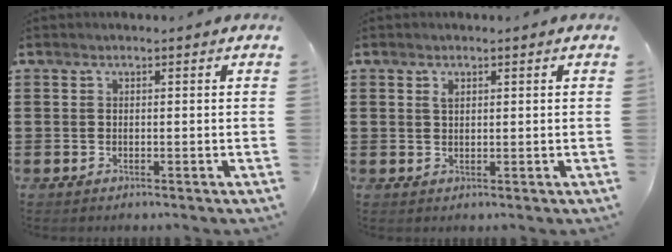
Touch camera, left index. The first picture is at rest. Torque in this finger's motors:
{"motor_torque": [0.75, -0.88, 0.18, 0.04]}